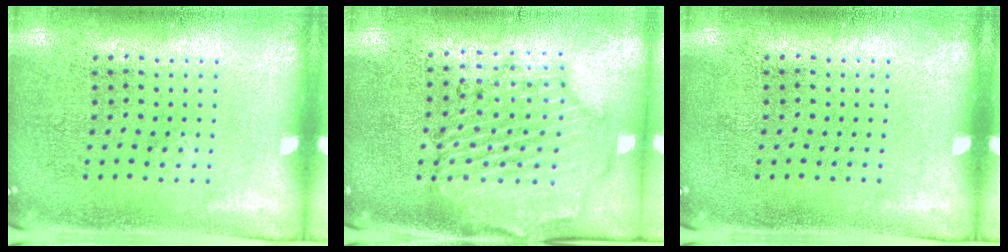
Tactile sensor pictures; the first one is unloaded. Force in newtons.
{"total": 1.6, "press": 1.6, "slide": 0.3}
{"total": 0.0}